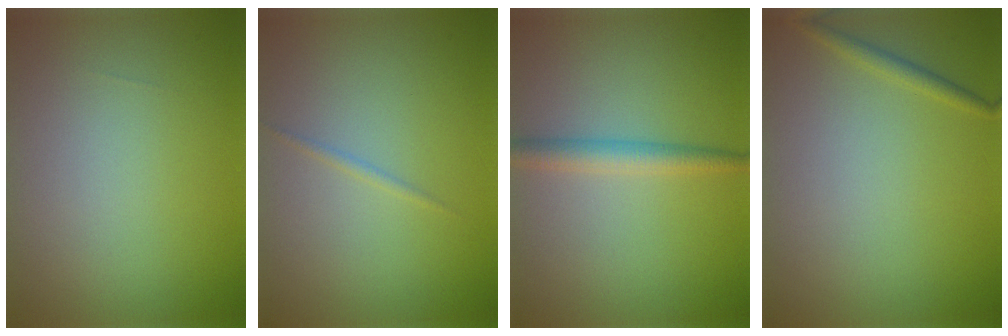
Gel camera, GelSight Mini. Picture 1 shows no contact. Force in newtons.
{"total": 0.6, "press": 0.6, "slide": 0.1}
{"total": 2.5, "press": 2.5, "slide": 0.1}
{"total": 1.1, "press": 1.1, "slide": 0.1}